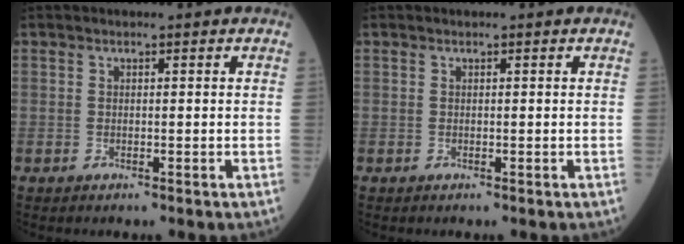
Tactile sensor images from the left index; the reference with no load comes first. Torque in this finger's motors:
{"motor_torque": [-0.01, 0.01, 0.00, -0.01]}